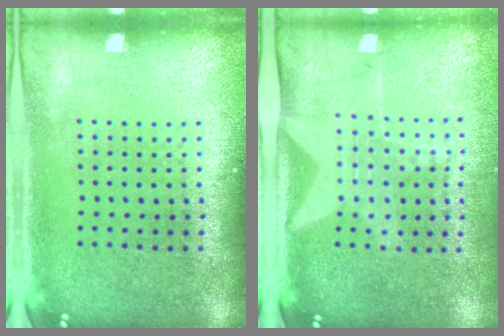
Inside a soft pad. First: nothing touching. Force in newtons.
{"total": 1.9, "press": 1.5, "slide": 1.1}